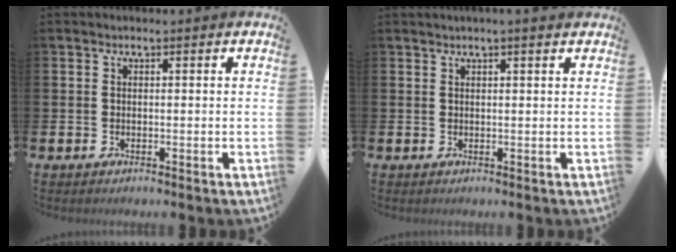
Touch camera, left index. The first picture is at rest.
{"total": 1.0, "force": [0.8, -0.2, 0.6], "torque": [-0.007, 0.000, 0.013]}